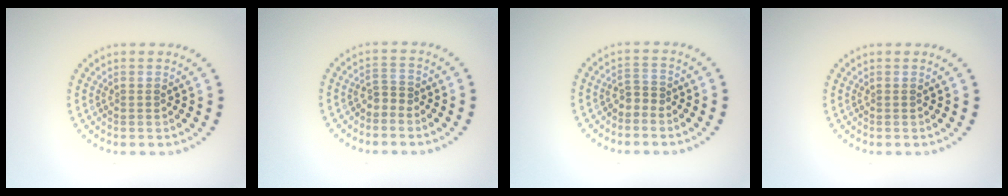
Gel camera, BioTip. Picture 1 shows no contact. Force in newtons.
{"total": 1.3, "press": 0.9, "slide": 0.9}
{"total": 1.3, "press": 0.9, "slide": 0.9}
{"total": 0.0}